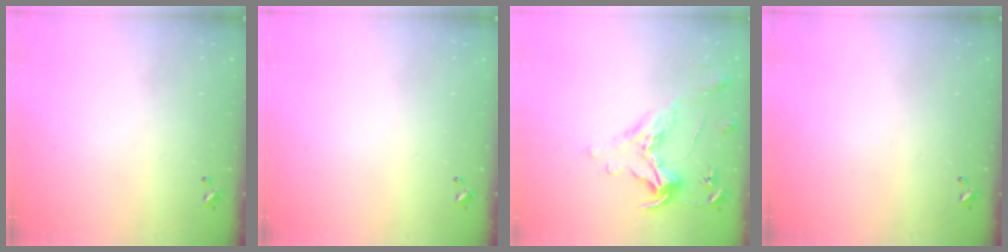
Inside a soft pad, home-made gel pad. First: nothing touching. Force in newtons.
{"total": 0.0}
{"total": 1.6, "press": 1.4, "slide": 0.7}
{"total": 0.0}